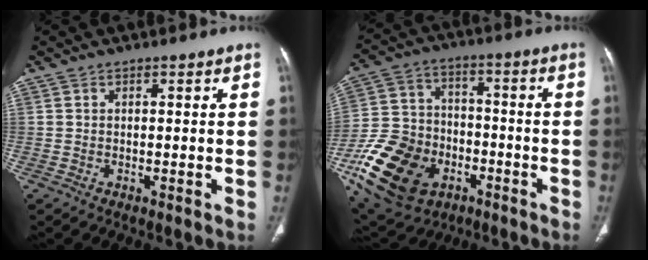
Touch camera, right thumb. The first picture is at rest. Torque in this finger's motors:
{"motor_torque": [0.29, 0.63, 1.71, -1.06, 0.44]}